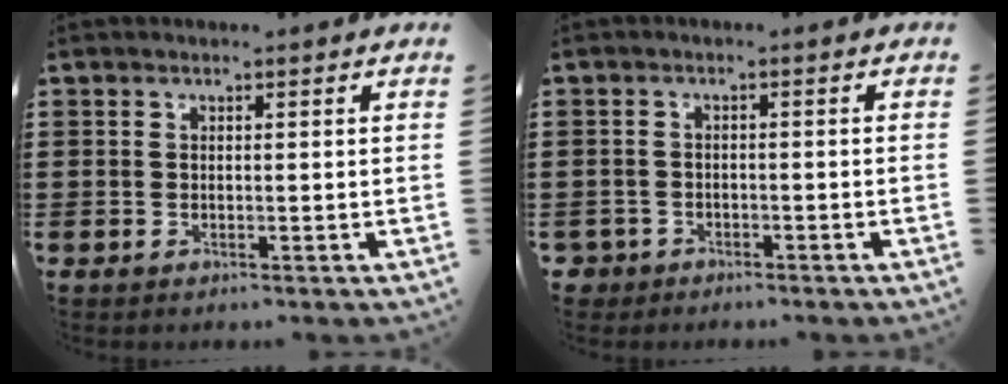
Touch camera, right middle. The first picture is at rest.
{"total": 2.0, "force": [-1.8, 0.8, -0.1], "torque": [-0.006, -0.003, -0.041]}